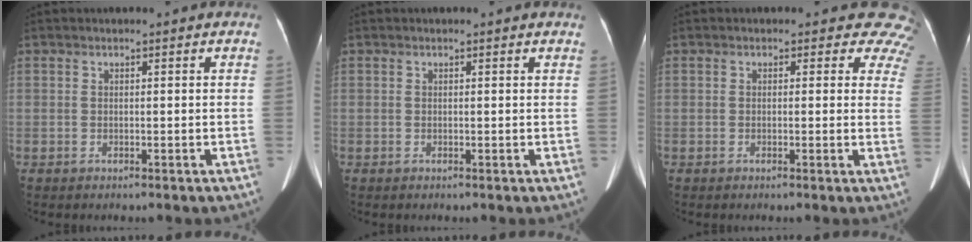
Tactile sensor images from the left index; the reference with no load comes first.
{"total": 1.4, "force": [1.3, 0.3, 0.3], "torque": [-0.016, 0.006, 0.007]}
{"total": 6.8, "force": [5.6, 3.5, 1.3], "torque": [0.025, -0.010, 0.022]}